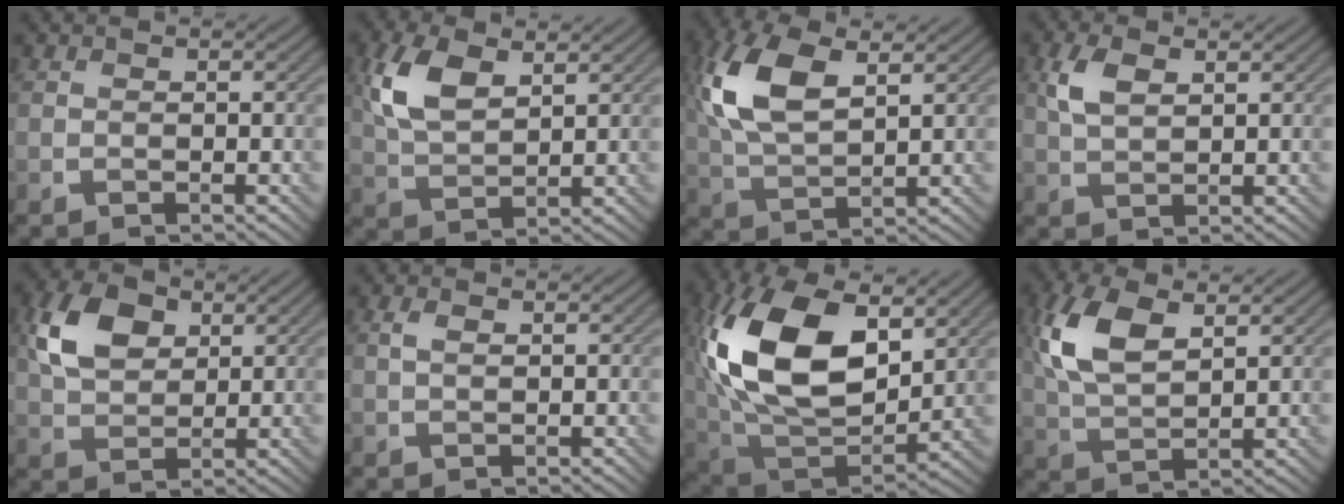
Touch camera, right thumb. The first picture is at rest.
{"total": 7.2, "force": [3.0, 3.4, 5.5], "torque": [-0.131, 0.005, 0.059]}
{"total": 10.6, "force": [3.6, 4.9, 8.6], "torque": [-0.212, 0.014, 0.066]}
{"total": 4.1, "force": [1.7, 1.9, 3.2], "torque": [-0.079, 0.007, 0.035]}
{"total": 7.8, "force": [2.7, 5.2, 5.1], "torque": [-0.118, 0.010, 0.046]}
{"total": 1.5, "force": [0.4, 0.6, 1.3], "torque": [-0.030, 0.003, 0.007]}
{"total": 17.8, "force": [4.8, 10.2, 13.8], "torque": [-0.316, 0.017, 0.087]}
{"total": 8.7, "force": [3.3, 4.1, 7.0], "torque": [-0.167, 0.011, 0.061]}